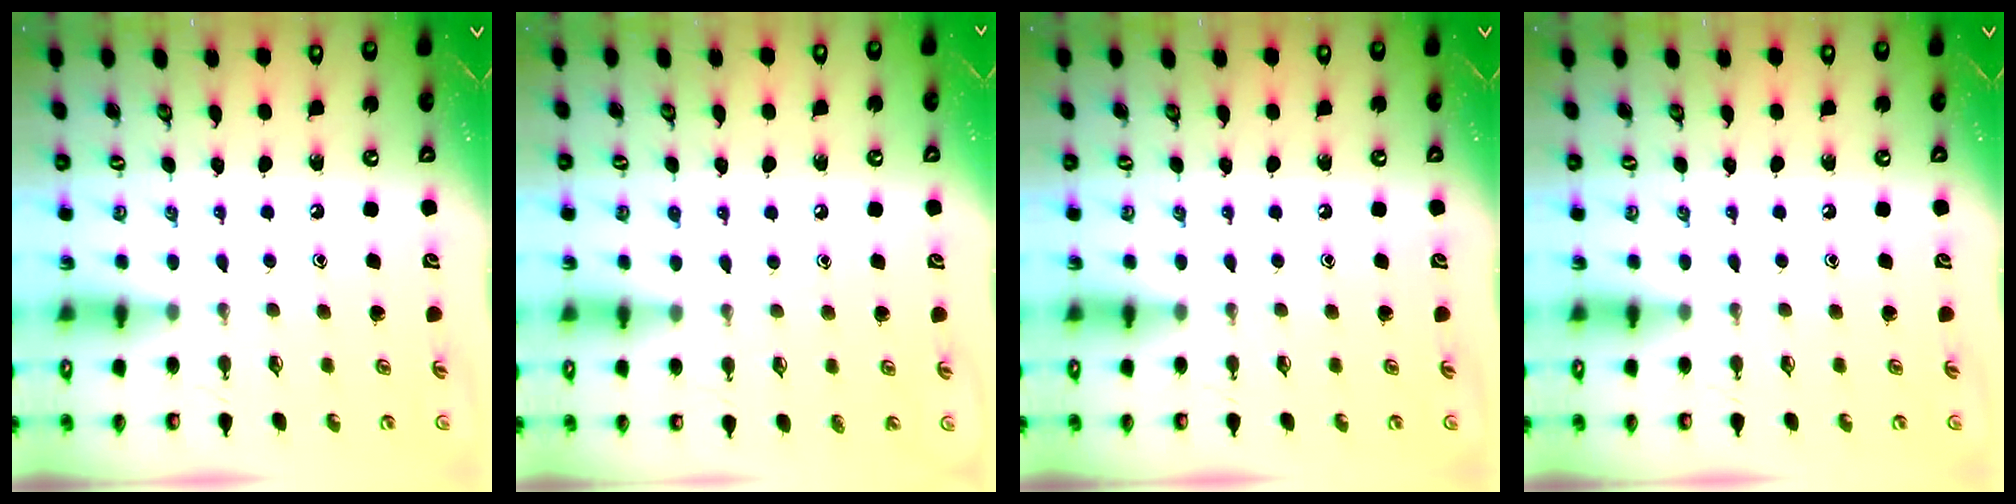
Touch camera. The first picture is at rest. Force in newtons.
{"total": 3.9, "press": 3.9, "slide": 0.4}
{"total": 0.0}
{"total": 0.0}